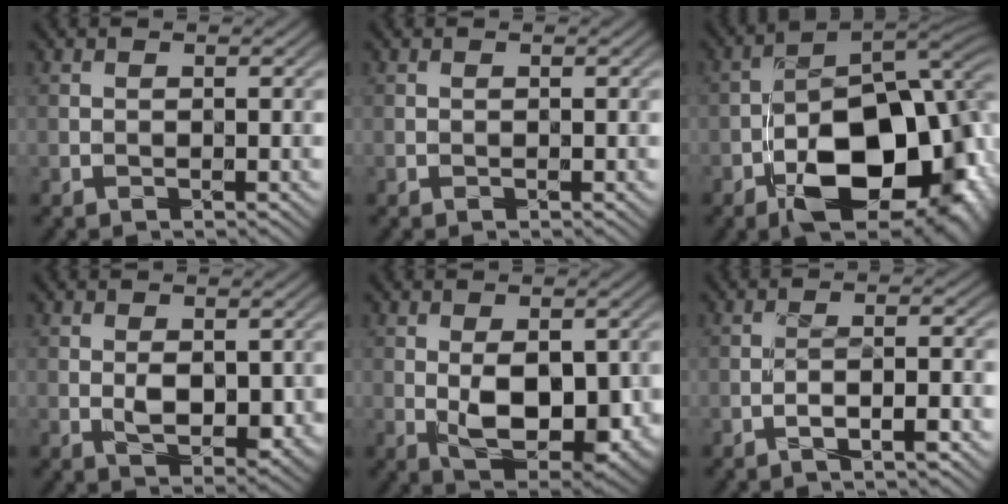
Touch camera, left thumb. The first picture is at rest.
{"total": 0.0}
{"total": 14.7, "force": [-5.8, 7.7, 11.0], "torque": [-0.154, -0.023, -0.100]}
{"total": 3.0, "force": [0.3, 1.7, 2.5], "torque": [-0.044, -0.009, 0.014]}
{"total": 7.4, "force": [-0.4, 3.8, 6.3], "torque": [-0.117, -0.018, 0.008]}
{"total": 2.4, "force": [-1.7, -0.3, 1.6], "torque": [-0.026, 0.011, -0.034]}